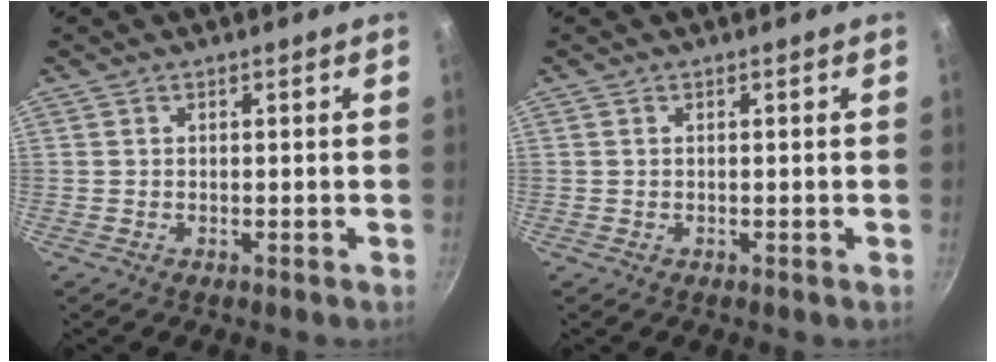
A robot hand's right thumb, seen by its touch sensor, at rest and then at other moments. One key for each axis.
{"total": 0.0}